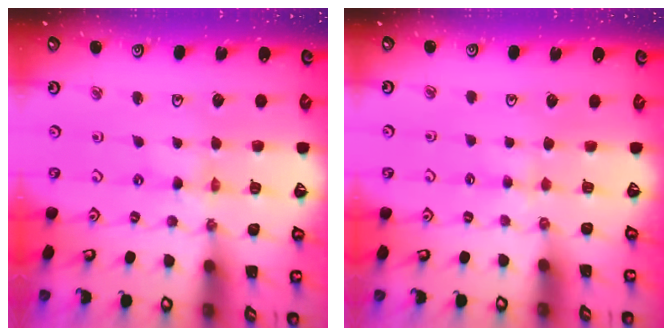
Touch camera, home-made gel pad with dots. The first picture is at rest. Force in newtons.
{"total": 3.0, "press": 3.0, "slide": 0.5}